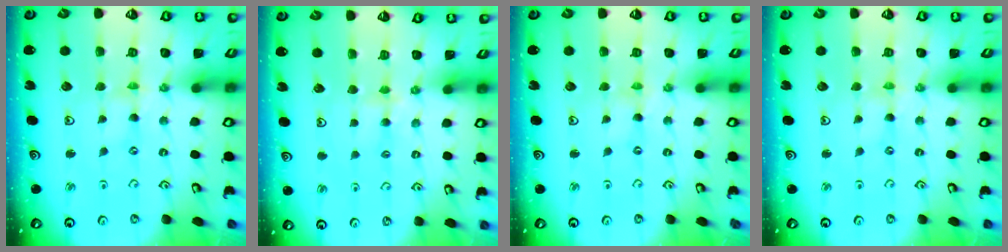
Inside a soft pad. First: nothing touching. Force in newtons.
{"total": 3.9, "press": 3.8, "slide": 0.6}
{"total": 0.0}
{"total": 0.0}